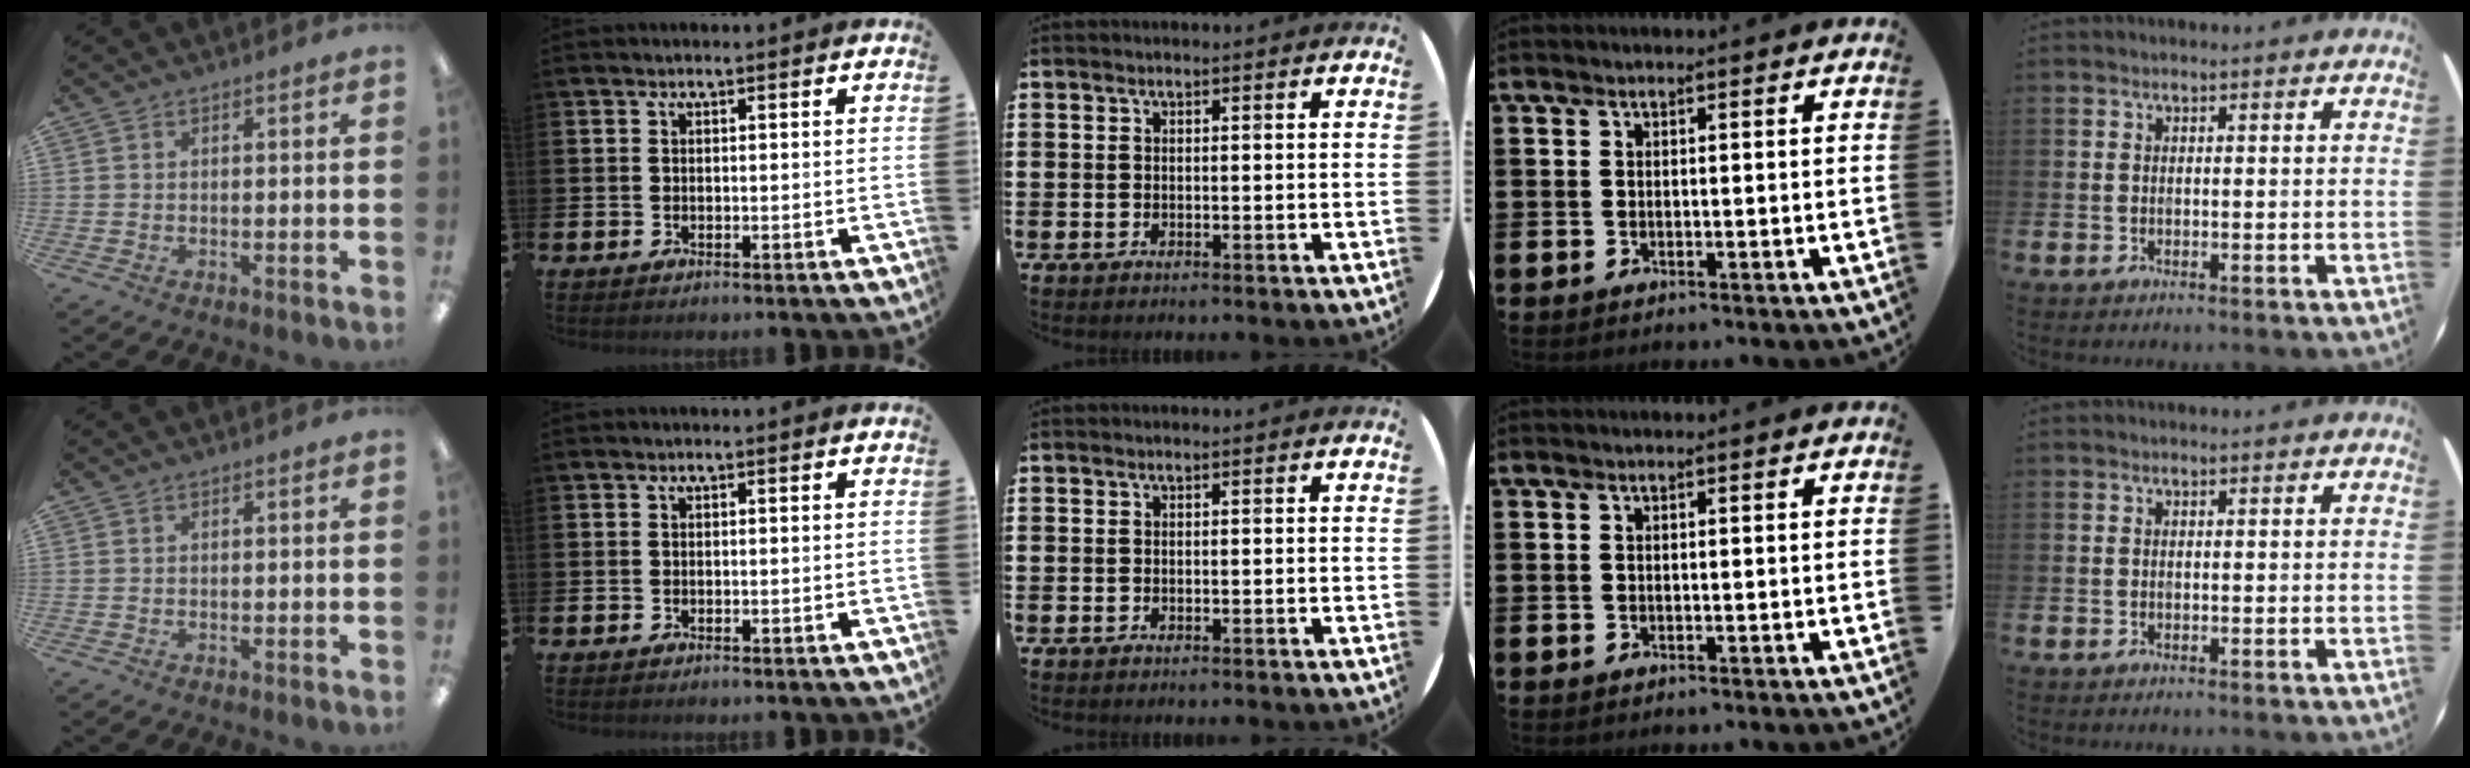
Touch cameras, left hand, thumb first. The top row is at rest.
{}